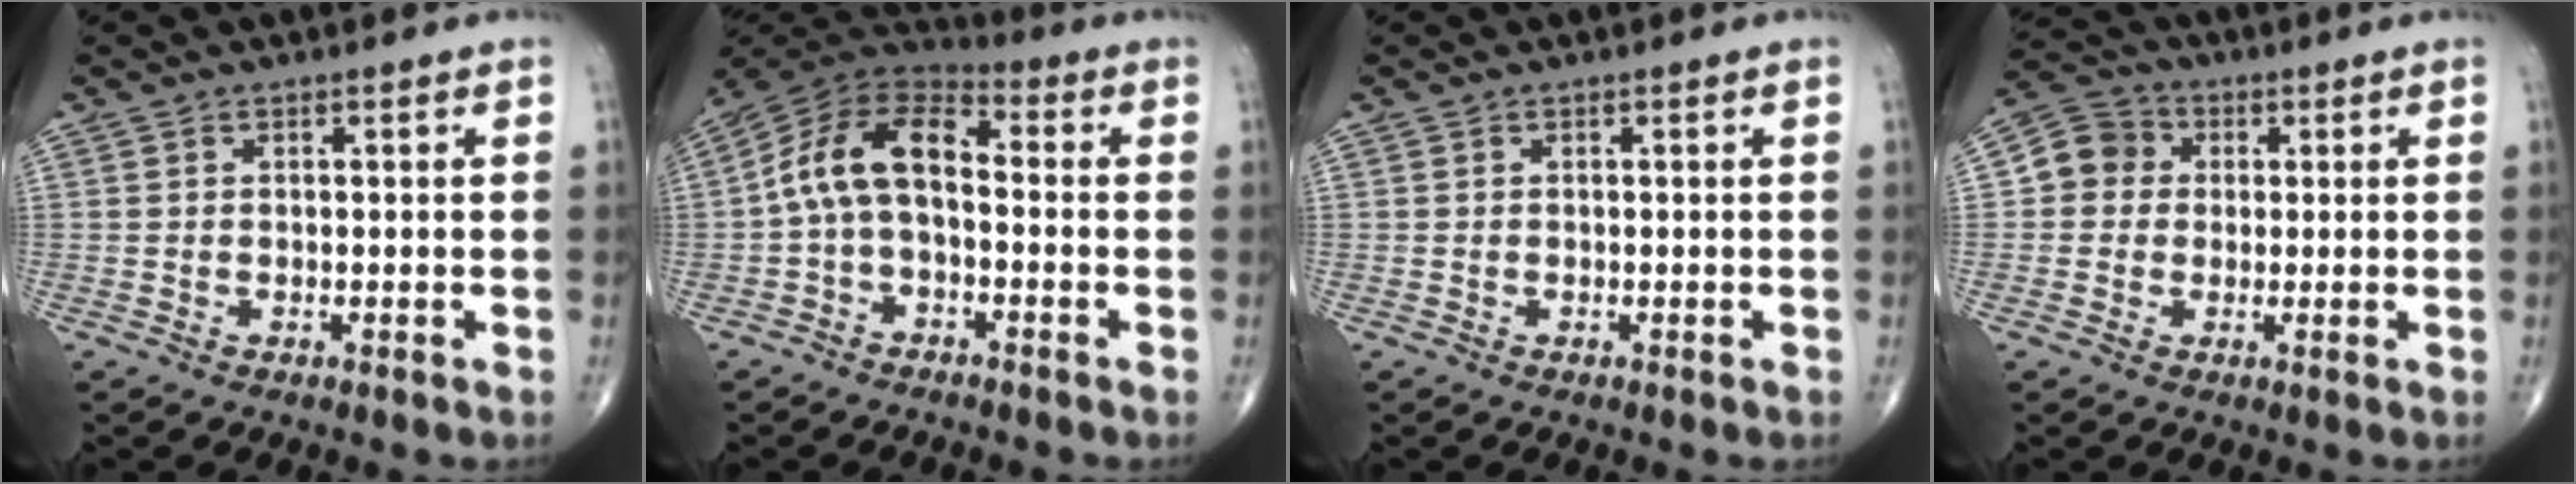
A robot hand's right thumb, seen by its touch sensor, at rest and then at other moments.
{"total": 11.3, "force": [-0.9, 6.6, 9.2], "torque": [-0.162, 0.039, -0.031]}
{"total": 0.0}
{"total": 6.5, "force": [0.7, 6.0, 2.4], "torque": [-0.025, 0.016, -0.001]}